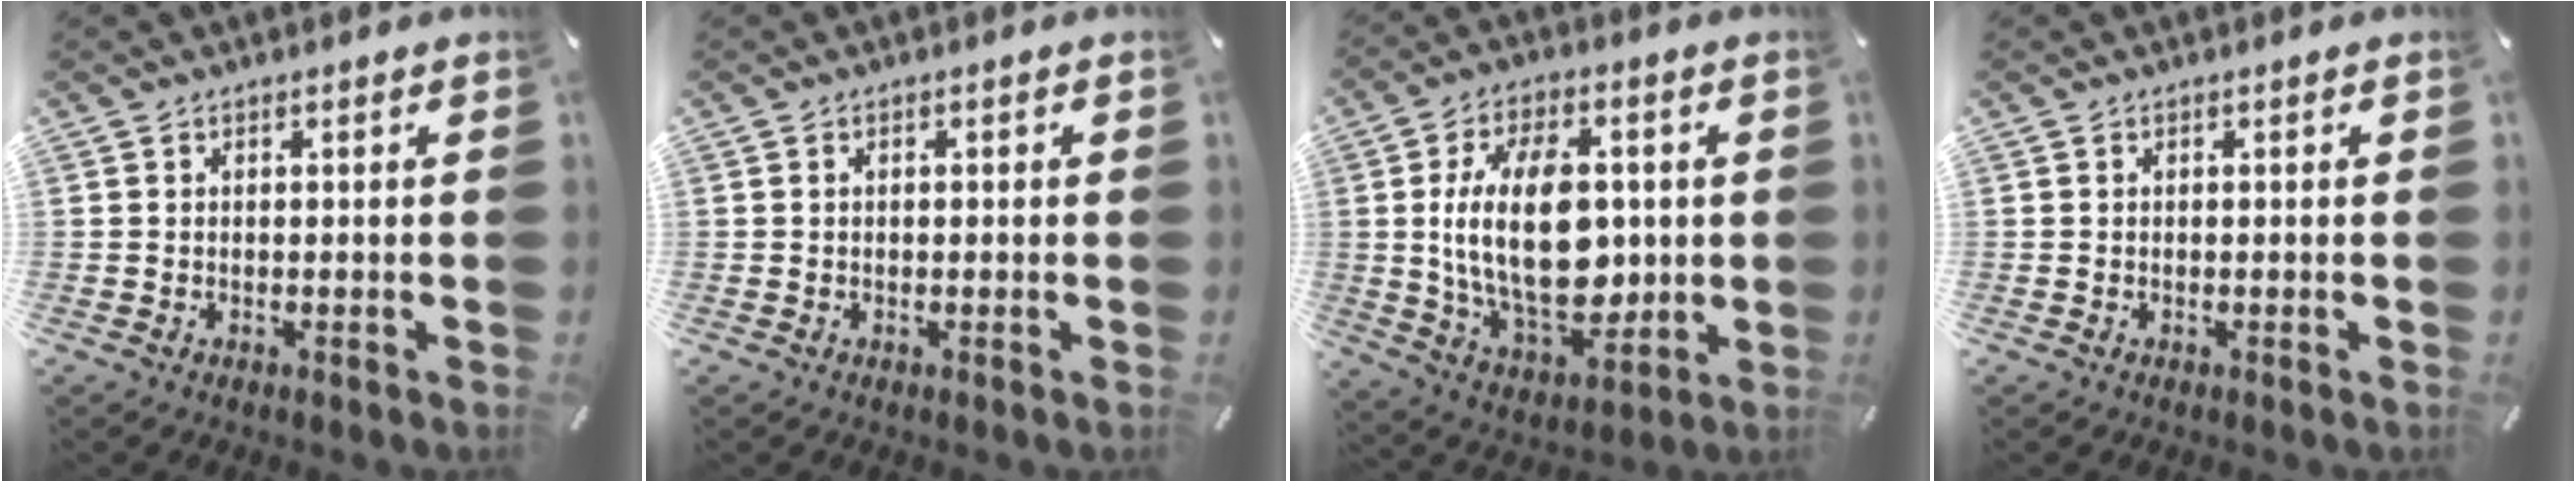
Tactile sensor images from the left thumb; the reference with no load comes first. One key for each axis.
{"total": 0.7, "fx": -0.1, "fy": 0.5, "fz": 0.5, "tx": -0.010, "ty": 0.002, "tz": -0.003}
{"total": 21.3, "fx": 1.3, "fy": 12.7, "fz": 17.1, "tx": -0.339, "ty": -0.010, "tz": 0.019}
{"total": 0.0}